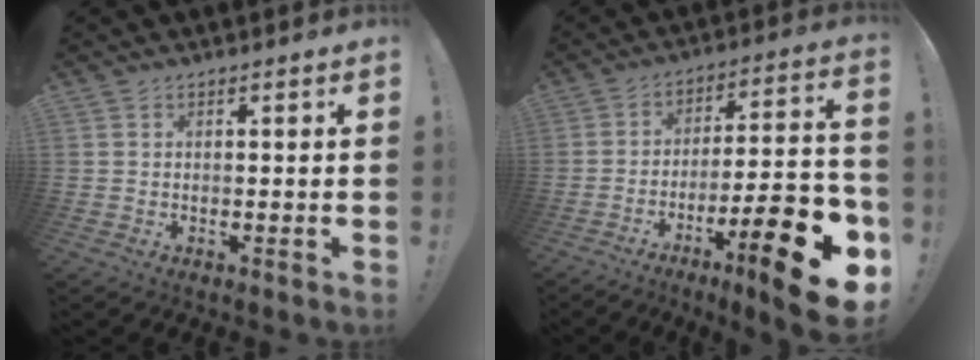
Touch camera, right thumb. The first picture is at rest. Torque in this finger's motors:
{"motor_torque": [2.74, 2.01, 1.39, -0.21, 0.16]}